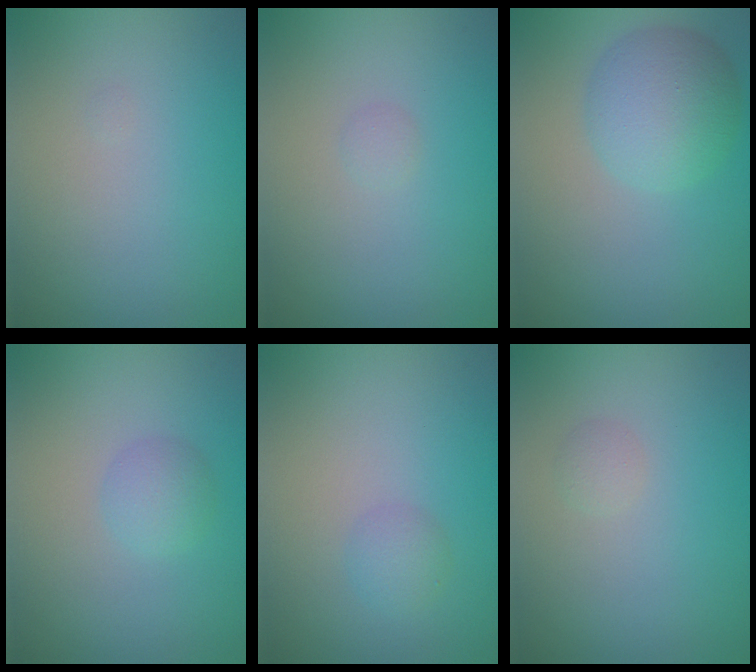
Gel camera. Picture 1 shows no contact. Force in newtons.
{"total": 0.5, "press": 0.5, "slide": 0.0}
{"total": 5.3, "press": 5.3, "slide": 0.1}
{"total": 1.8, "press": 1.8, "slide": 0.2}
{"total": 1.3, "press": 1.3, "slide": 0.1}
{"total": 0.7, "press": 0.7, "slide": 0.0}